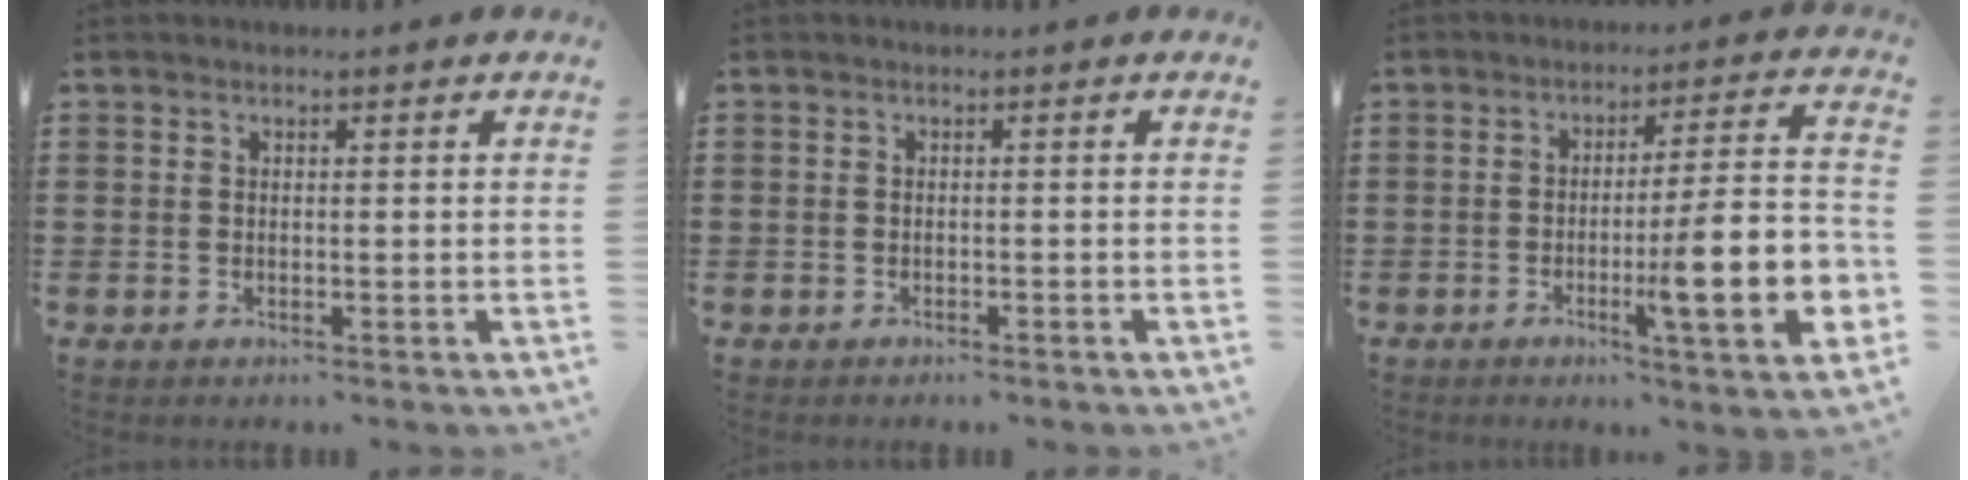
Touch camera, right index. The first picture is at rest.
{"total": 0.7, "force": [-0.7, 0.1, 0.1], "torque": [-0.005, -0.001, -0.014]}
{"total": 12.8, "force": [-3.6, 1.9, 12.1], "torque": [-0.190, -0.010, -0.063]}